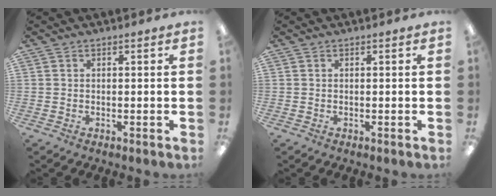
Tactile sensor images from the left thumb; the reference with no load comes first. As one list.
[{"total": 0.0}]